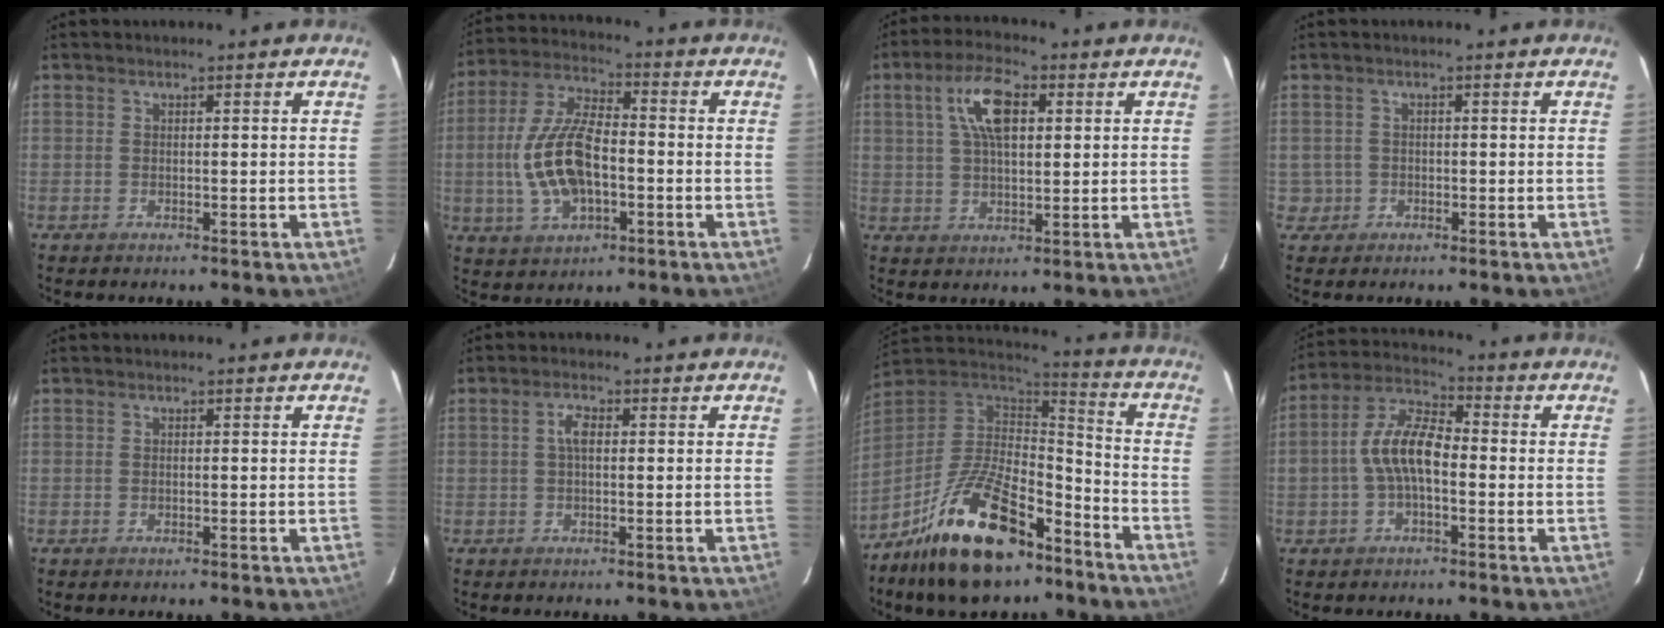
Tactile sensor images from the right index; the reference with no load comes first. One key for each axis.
{"total": 14.1, "fx": -2.3, "fy": 6.9, "fz": 12.1, "tx": -0.257, "ty": 0.006, "tz": -0.038}
{"total": 9.2, "fx": 3.0, "fy": 3.9, "fz": 7.8, "tx": -0.144, "ty": 0.018, "tz": 0.056}
{"total": 2.6, "fx": -0.5, "fy": 2.6, "fz": -0.1, "tx": 0.008, "ty": 0.017, "tz": -0.002}
{"total": 0.0}
{"total": 2.5, "fx": 0.3, "fy": 1.1, "fz": 2.2, "tx": -0.045, "ty": 0.008, "tz": 0.005}
{"total": 22.4, "fx": -14.0, "fy": 9.8, "fz": 14.5, "tx": -0.279, "ty": 0.000, "tz": -0.234}
{"total": 9.3, "fx": -1.4, "fy": 4.5, "fz": 8.1, "tx": -0.168, "ty": 0.021, "tz": -0.031}